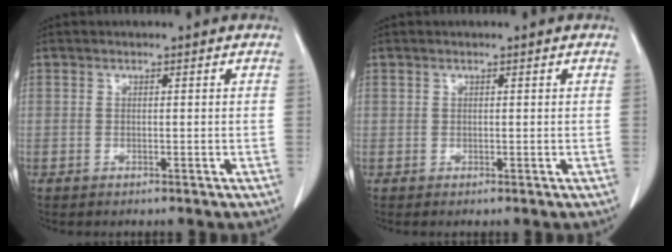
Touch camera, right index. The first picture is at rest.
{"total": 0.0}